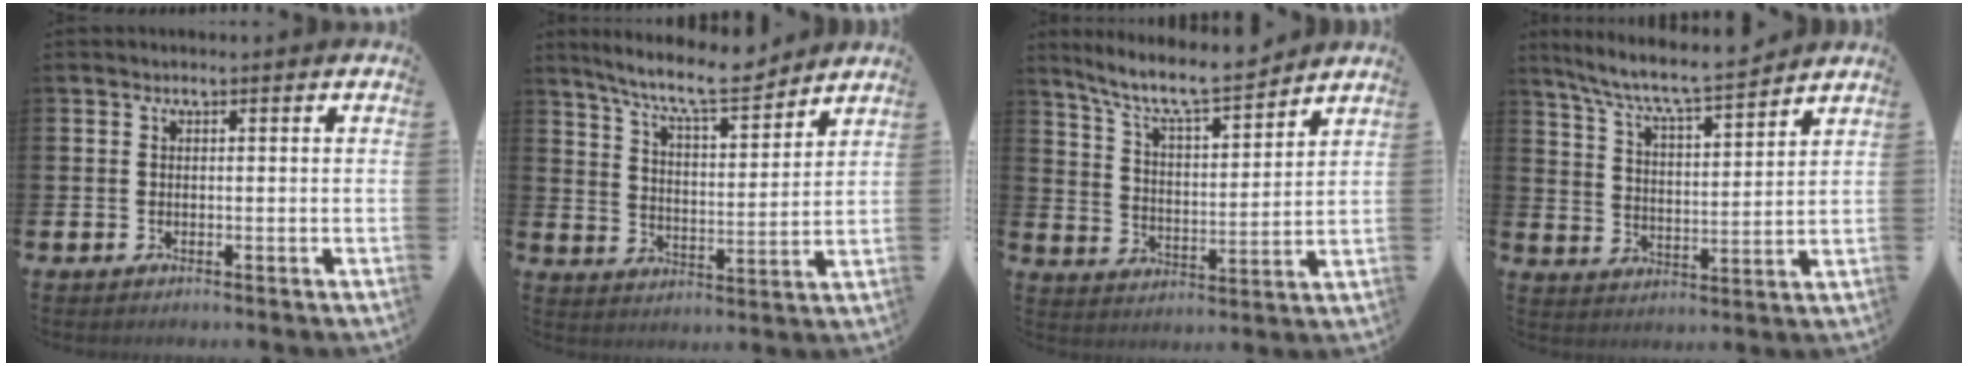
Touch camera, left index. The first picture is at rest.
{"total": 9.6, "force": [8.7, 1.3, 3.9], "torque": [-0.101, -0.048, 0.155]}
{"total": 9.0, "force": [8.1, 1.3, 3.5], "torque": [-0.097, -0.050, 0.141]}
{"total": 7.7, "force": [7.2, 0.3, 2.6], "torque": [-0.085, -0.053, 0.124]}